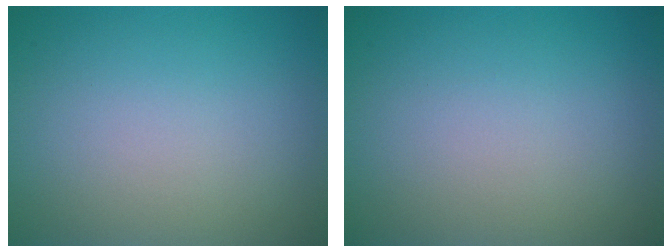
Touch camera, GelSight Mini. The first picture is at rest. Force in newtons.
{"total": 0.0}